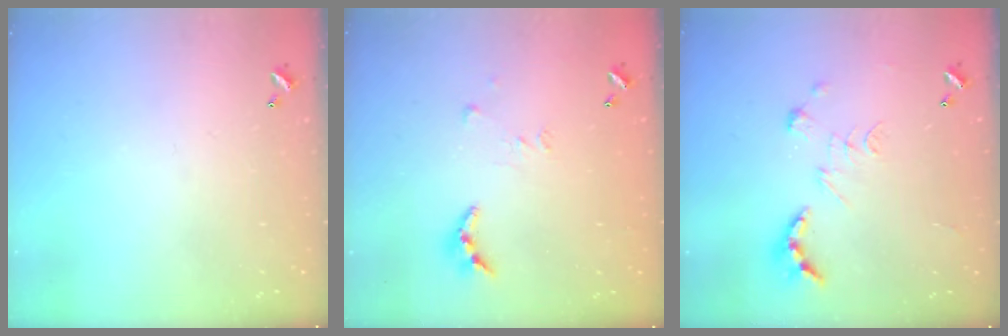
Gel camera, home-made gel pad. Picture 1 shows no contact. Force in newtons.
{"total": 7.1, "press": 7.1, "slide": 0.2}
{"total": 2.6, "press": 1.9, "slide": 1.8}